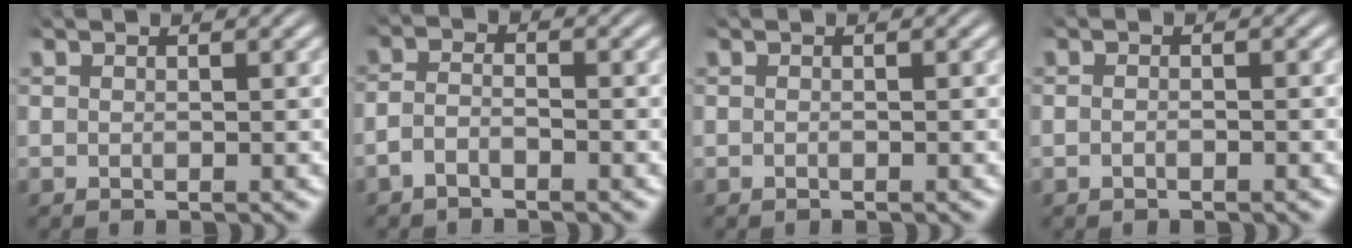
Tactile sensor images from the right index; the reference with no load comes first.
{"total": 2.6, "force": [-1.7, 1.4, 1.4], "torque": [-0.039, -0.010, -0.026]}
{"total": 0.0}
{"total": 0.9, "force": [-0.6, 0.1, 0.6], "torque": [-0.012, 0.005, -0.015]}